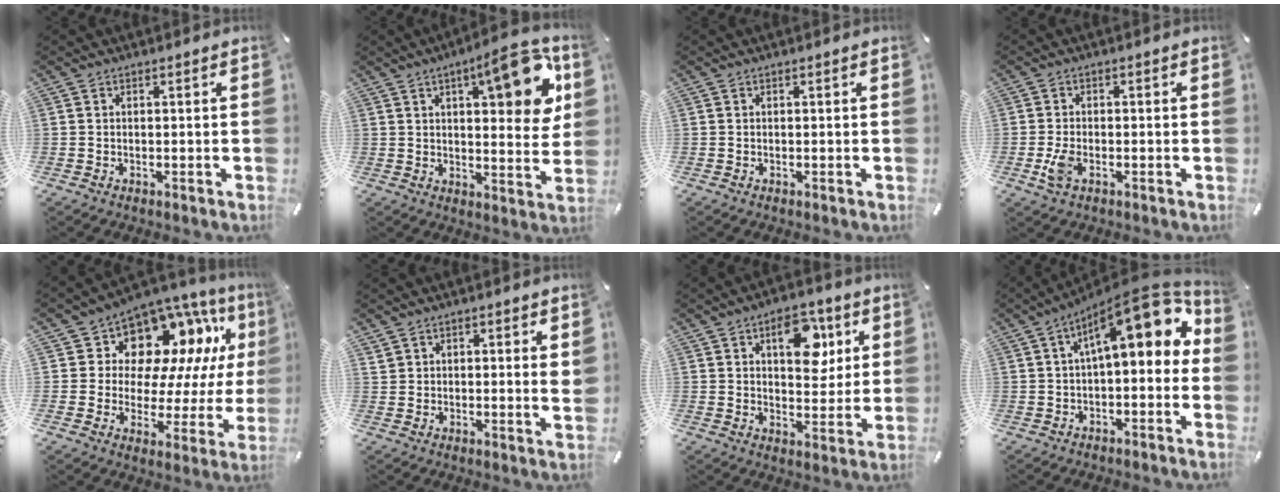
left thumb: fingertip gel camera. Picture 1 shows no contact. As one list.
[{"total": 15.0, "force": [7.2, 5.4, 12.1], "torque": [-0.155, -0.034, 0.110]}, {"total": 0.0}, {"total": 4.2, "force": [-1.5, 2.2, 3.3], "torque": [-0.079, -0.003, -0.029]}, {"total": 12.9, "force": [7.5, 8.6, 5.9], "torque": [-0.093, -0.071, 0.132]}, {"total": 2.9, "force": [2.1, 1.0, 1.7], "torque": [-0.029, -0.005, 0.038]}, {"total": 12.0, "force": [5.2, 7.2, 8.0], "torque": [-0.085, -0.018, 0.080]}, {"total": 15.9, "force": [5.4, 6.4, 13.5], "torque": [-0.195, -0.034, 0.088]}]